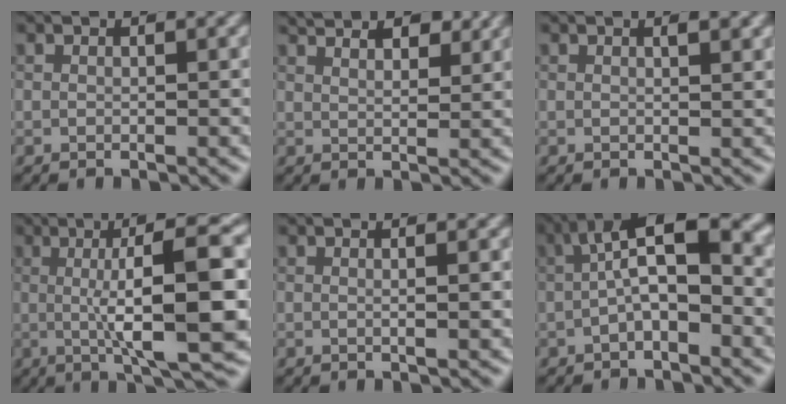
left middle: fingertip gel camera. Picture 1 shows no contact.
{"total": 5.5, "force": [4.5, 1.8, 2.7], "torque": [-0.037, 0.029, 0.047]}
{"total": 1.7, "force": [0.9, 0.7, 1.3], "torque": [-0.004, 0.011, 0.004]}
{"total": 11.2, "force": [-0.4, 1.9, 11.0], "torque": [-0.152, 0.018, 0.005]}
{"total": 1.3, "force": [-0.1, 0.4, 1.3], "torque": [-0.017, 0.005, -0.008]}
{"total": 6.5, "force": [0.0, 2.2, 6.1], "torque": [-0.116, 0.021, 0.001]}